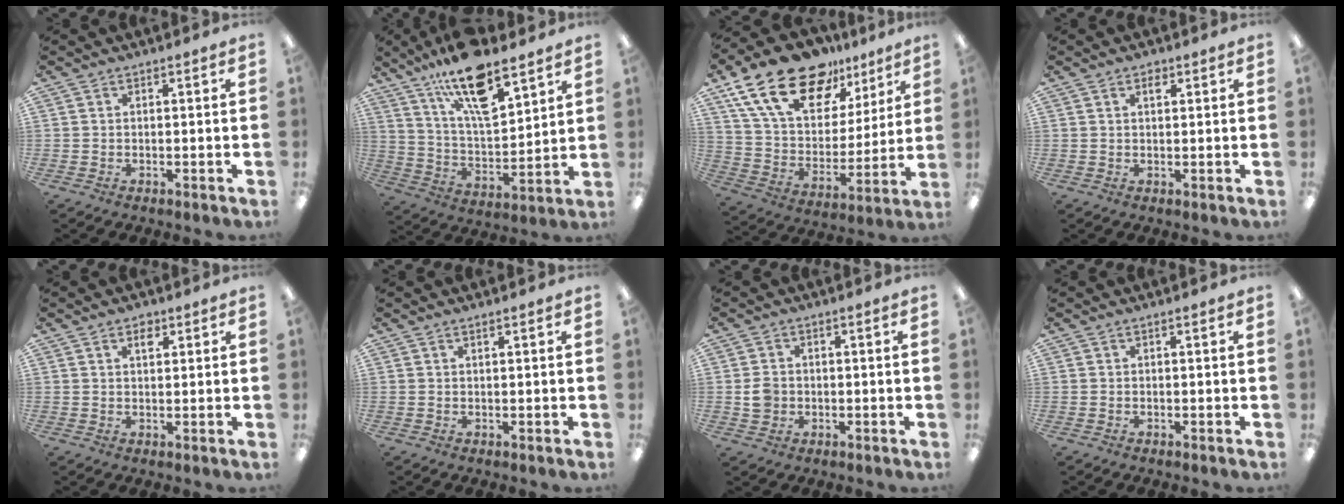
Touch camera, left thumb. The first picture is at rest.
{"total": 17.8, "force": [12.8, 6.1, 10.8], "torque": [-0.192, -0.068, 0.218]}
{"total": 21.3, "force": [14.7, 10.8, 11.0], "torque": [-0.214, -0.085, 0.264]}
{"total": 1.8, "force": [1.2, 1.0, 1.0], "torque": [-0.006, -0.006, 0.018]}
{"total": 2.6, "force": [1.7, 1.4, 1.4], "torque": [-0.006, -0.008, 0.025]}
{"total": 0.6, "force": [0.5, 0.1, 0.2], "torque": [-0.005, 0.001, 0.010]}
{"total": 3.6, "force": [-0.2, 2.9, 2.3], "torque": [-0.039, 0.001, -0.007]}
{"total": 0.0}